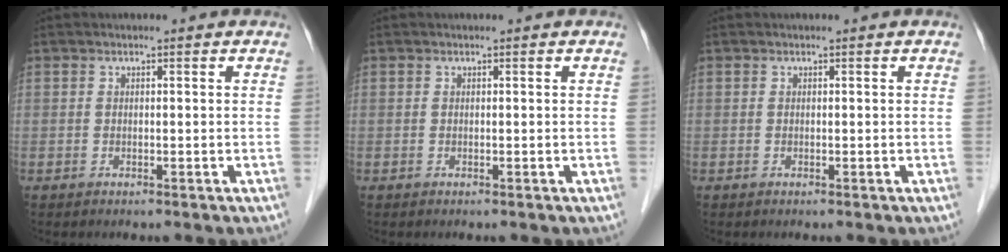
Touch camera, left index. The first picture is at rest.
{"total": 0.0}
{"total": 0.0}